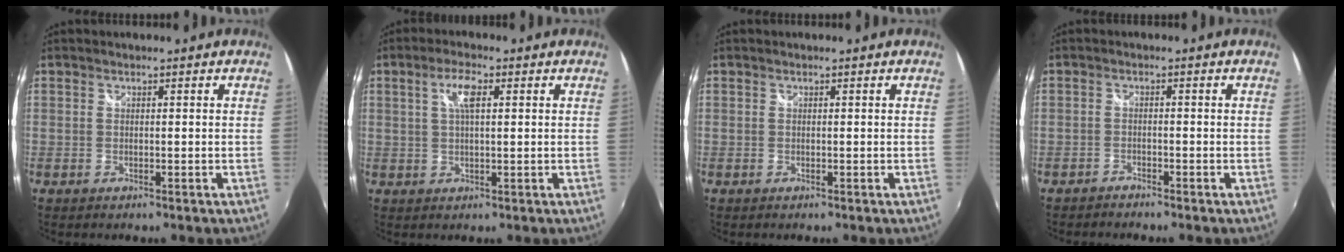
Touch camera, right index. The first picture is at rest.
{"total": 4.4, "force": [1.4, 1.4, 3.9], "torque": [-0.073, 0.007, 0.025]}
{"total": 0.0}
{"total": 1.7, "force": [-1.7, 0.3, 0.1], "torque": [-0.011, -0.002, -0.033]}